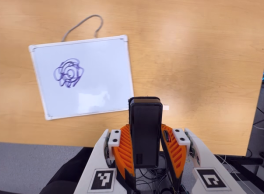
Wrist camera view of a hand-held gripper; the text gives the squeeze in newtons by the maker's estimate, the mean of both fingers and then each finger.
{"total": 4.1, "left": 2.7, "right": 5.5}